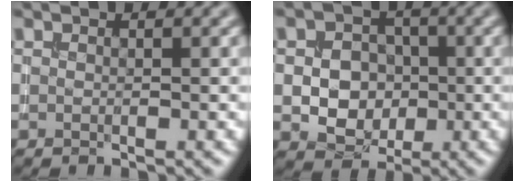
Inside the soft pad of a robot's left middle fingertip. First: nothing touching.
{"total": 5.0, "force": [-0.7, 4.0, 2.8], "torque": [-0.032, -0.003, -0.018]}